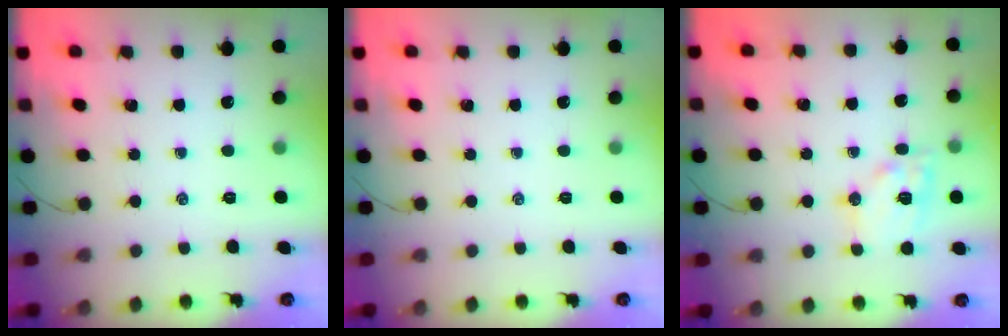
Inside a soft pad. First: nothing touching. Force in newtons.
{"total": 0.0}
{"total": 12.5, "press": 12.4, "slide": 1.3}